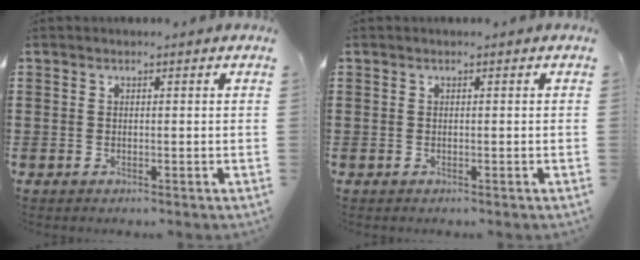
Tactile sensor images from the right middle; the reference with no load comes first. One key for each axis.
{"total": 0.0}